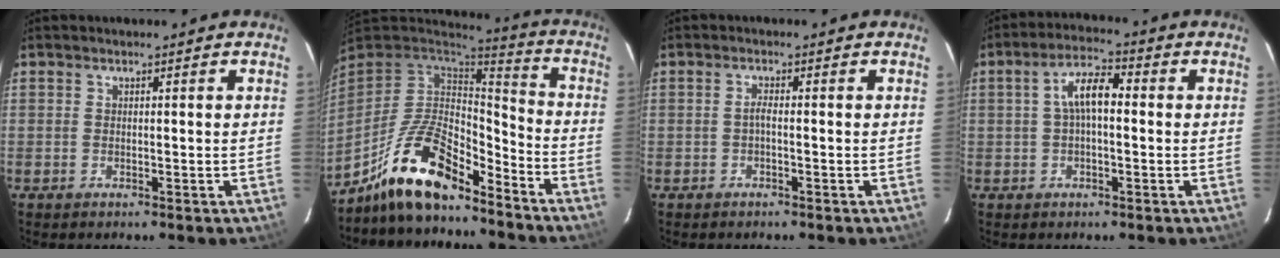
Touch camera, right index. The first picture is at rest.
{"total": 16.7, "force": [-12.0, 5.4, 10.3], "torque": [-0.221, -0.006, -0.224]}
{"total": 1.1, "force": [-0.5, 0.0, 1.0], "torque": [-0.020, 0.005, -0.012]}
{"total": 6.2, "force": [0.3, 2.6, 5.7], "torque": [-0.110, 0.020, 0.004]}